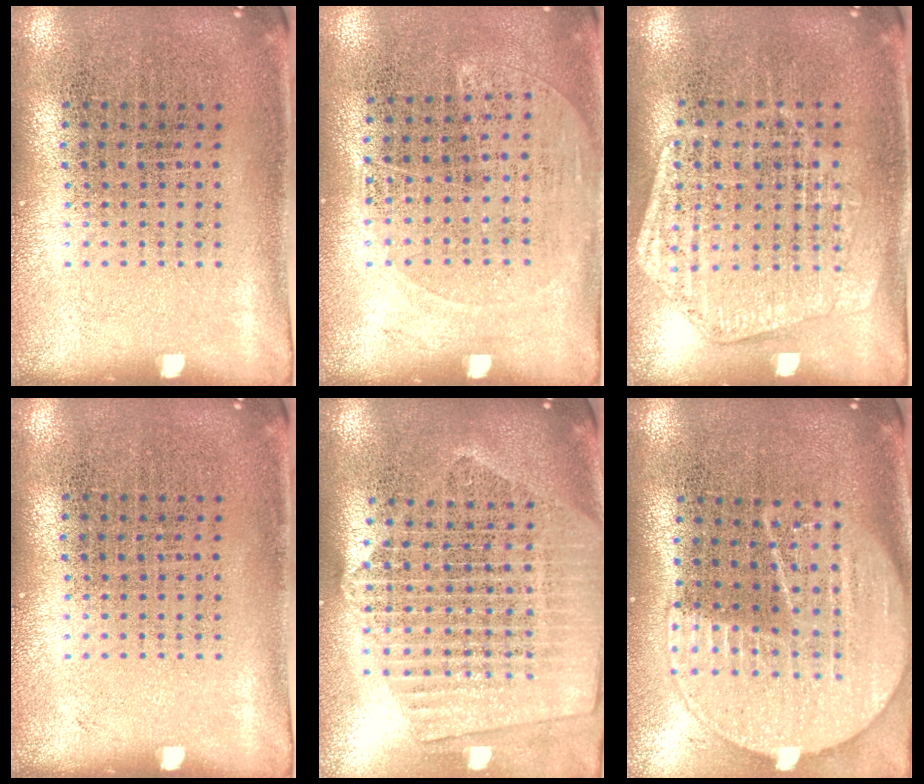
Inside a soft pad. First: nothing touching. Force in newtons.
{"total": 1.3, "press": 1.0, "slide": 0.7}
{"total": 1.4, "press": 1.4, "slide": 0.4}
{"total": 0.0}
{"total": 2.3, "press": 2.0, "slide": 1.1}
{"total": 2.0, "press": 1.8, "slide": 1.0}